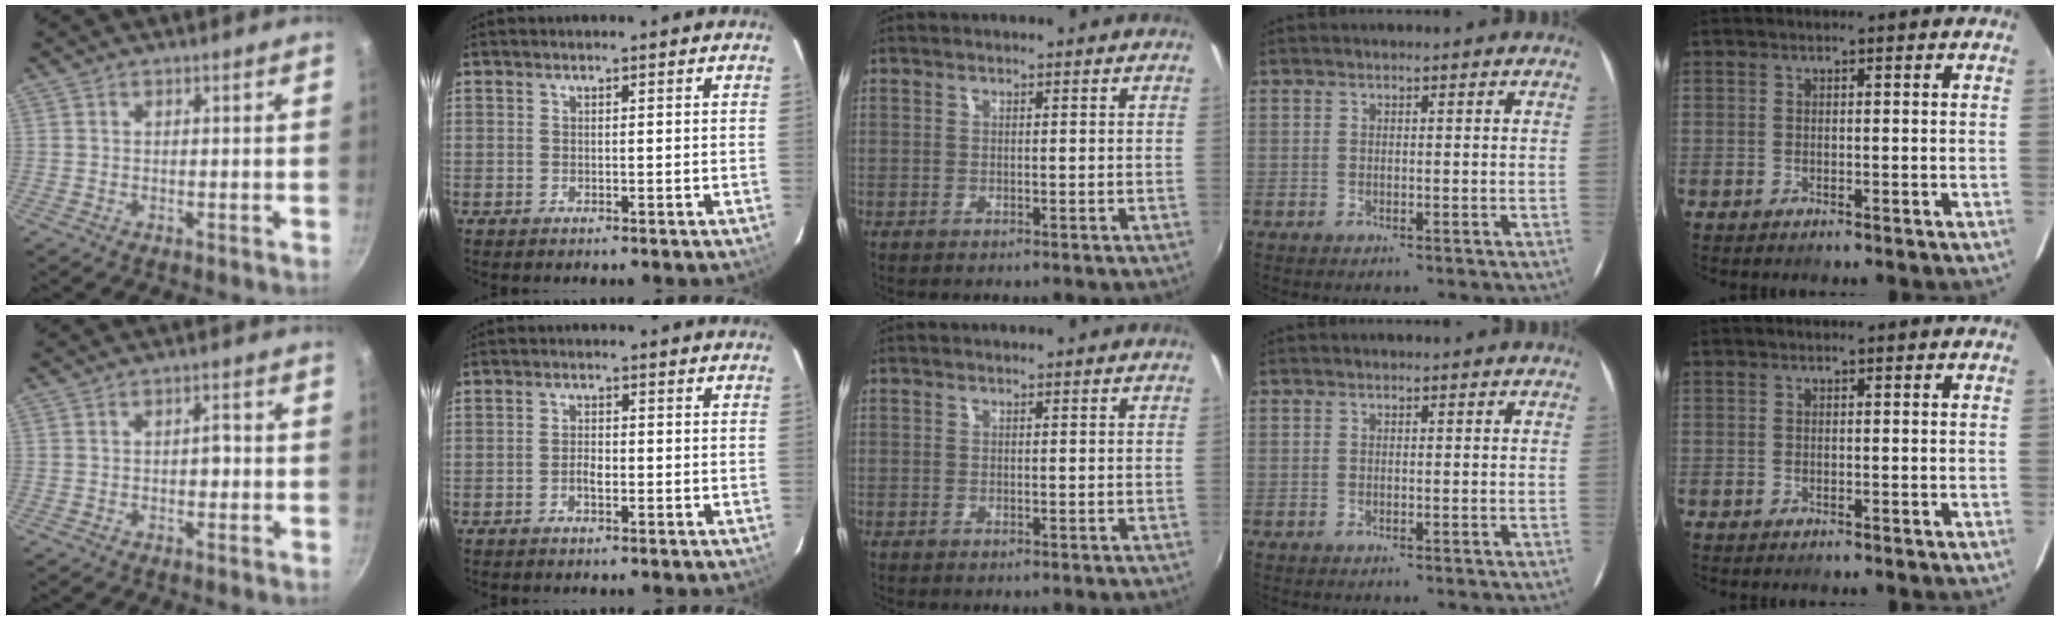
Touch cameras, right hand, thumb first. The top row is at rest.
{"thumb": {"total": 2.4, "force": [-0.3, 1.4, 1.9], "torque": [-0.018, 0.010, -0.004]}, "index": {"total": 1.9, "force": [-0.9, 0.8, 1.5], "torque": [-0.032, 0.003, -0.016]}}